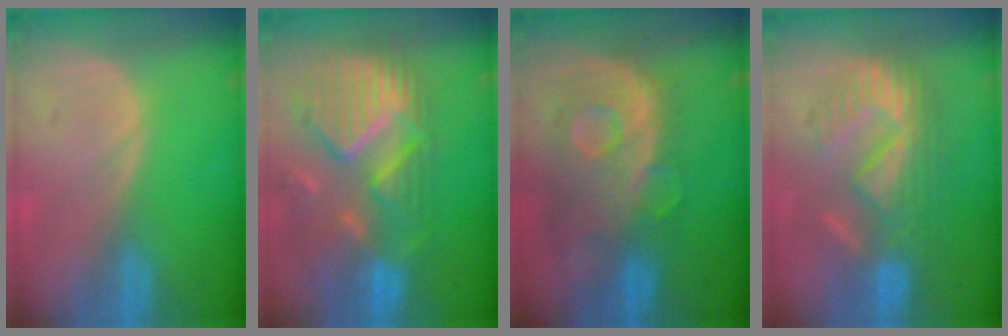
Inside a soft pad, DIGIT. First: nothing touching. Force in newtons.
{"total": 12.1, "press": 10.5, "slide": 6.0}
{"total": 11.3, "press": 9.8, "slide": 5.6}
{"total": 9.0, "press": 8.9, "slide": 1.8}